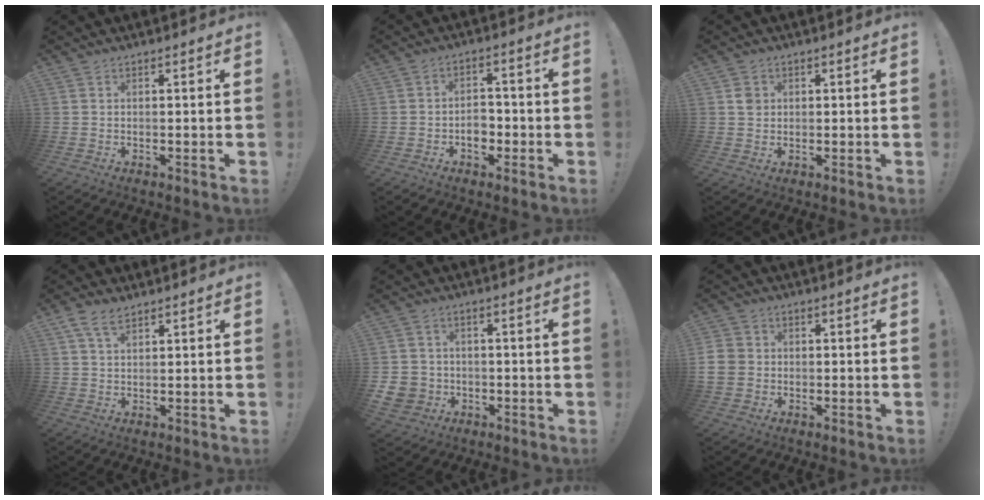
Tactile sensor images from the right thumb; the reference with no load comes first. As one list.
[{"total": 5.7, "force": [-1.7, 4.2, 3.4], "torque": [-0.043, 0.007, -0.030]}, {"total": 2.4, "force": [0.7, 2.3, 0.6], "torque": [0.002, -0.002, 0.011]}, {"total": 5.6, "force": [3.4, 2.9, 3.4], "torque": [-0.063, -0.008, 0.065]}, {"total": 5.8, "force": [-1.3, 5.3, 1.7], "torque": [-0.034, 0.010, -0.024]}, {"total": 5.5, "force": [-0.6, 4.9, 2.2], "torque": [-0.047, 0.004, -0.012]}]